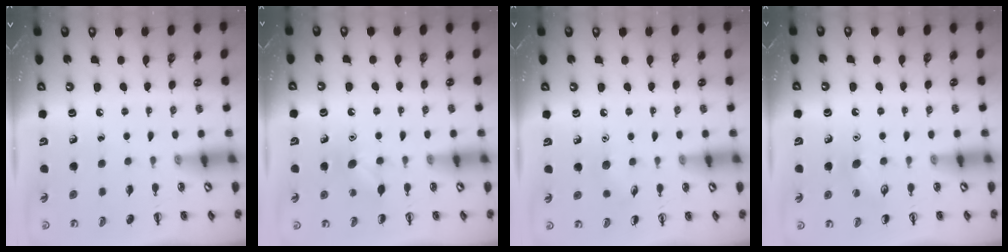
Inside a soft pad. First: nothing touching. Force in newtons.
{"total": 6.3, "press": 6.0, "slide": 1.9}
{"total": 4.6, "press": 4.4, "slide": 1.4}
{"total": 6.6, "press": 6.3, "slide": 1.8}